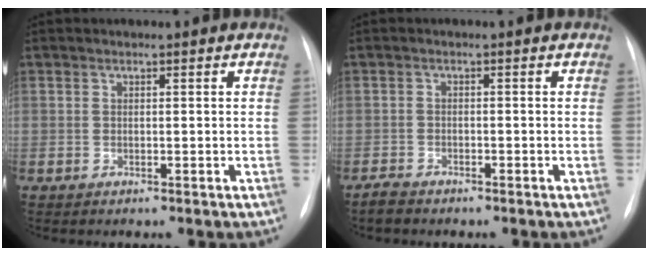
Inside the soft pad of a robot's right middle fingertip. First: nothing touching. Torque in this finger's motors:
{"motor_torque": [0.01, -0.15, 0.03, 0.02]}